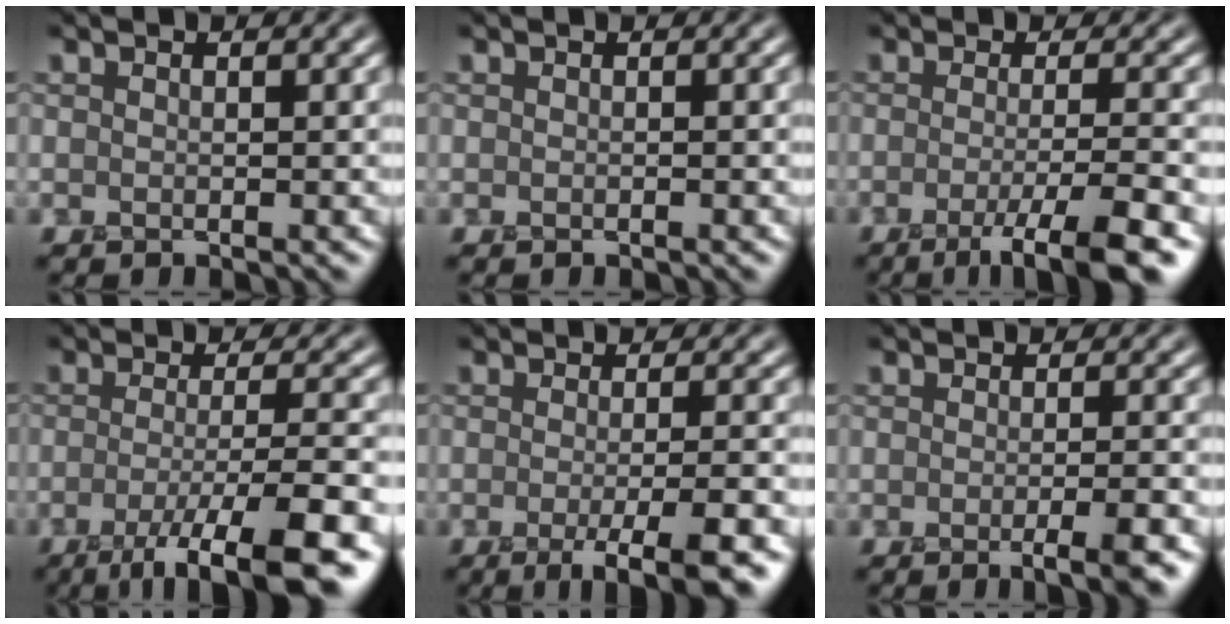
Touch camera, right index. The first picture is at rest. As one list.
[{"total": 0.0}, {"total": 5.7, "force": [-3.0, 1.0, 4.7], "torque": [-0.067, -0.006, -0.054]}, {"total": 7.9, "force": [-4.3, 1.5, 6.5], "torque": [-0.094, -0.006, -0.077]}, {"total": 6.9, "force": [-3.3, 1.6, 5.9], "torque": [-0.065, -0.012, -0.046]}, {"total": 3.4, "force": [-1.5, 0.7, 2.9], "torque": [-0.035, -0.007, -0.023]}]